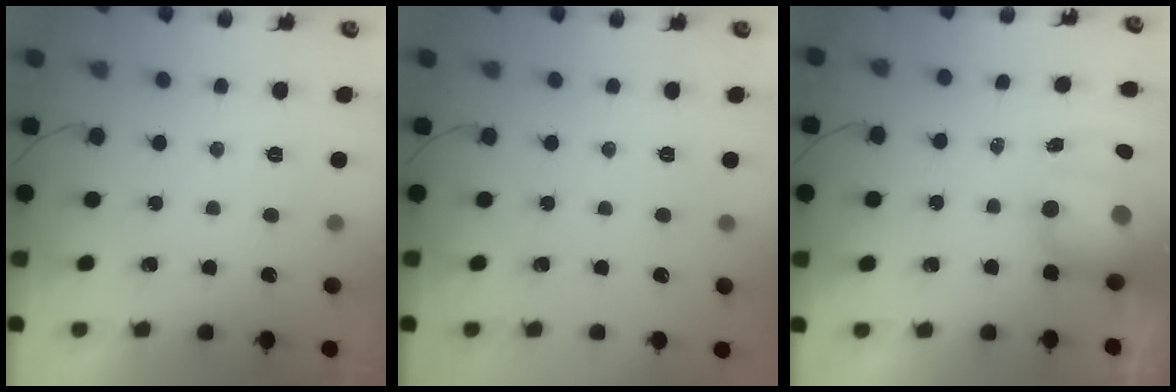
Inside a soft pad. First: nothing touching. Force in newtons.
{"total": 0.0}
{"total": 10.3, "press": 9.9, "slide": 2.8}